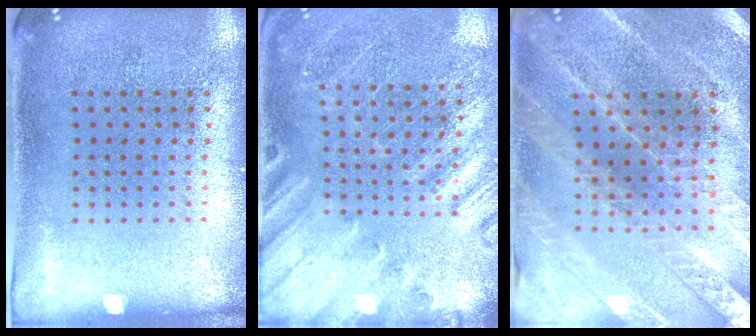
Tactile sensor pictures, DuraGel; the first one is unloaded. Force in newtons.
{"total": 2.3, "press": 2.2, "slide": 0.6}
{"total": 2.4, "press": 2.4, "slide": 0.4}